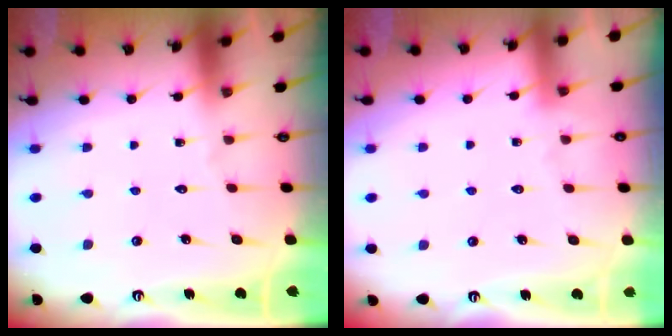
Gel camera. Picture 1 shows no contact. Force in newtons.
{"total": 1.9, "press": 1.9, "slide": 0.4}